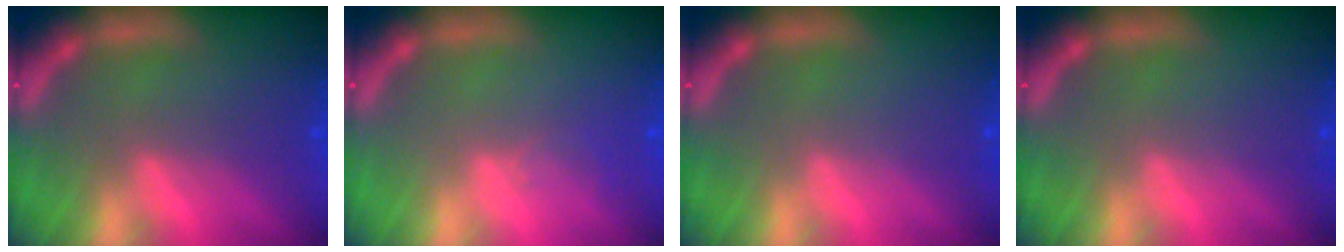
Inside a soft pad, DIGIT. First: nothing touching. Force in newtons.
{"total": 1.0}
{"total": 0.0}
{"total": 0.0}